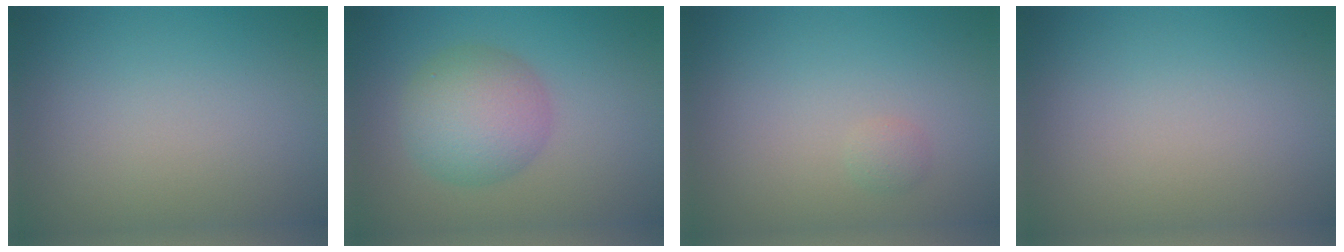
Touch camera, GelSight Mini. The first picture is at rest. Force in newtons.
{"total": 5.6, "press": 5.6, "slide": 0.0}
{"total": 0.7, "press": 0.7, "slide": 0.0}
{"total": 0.0}